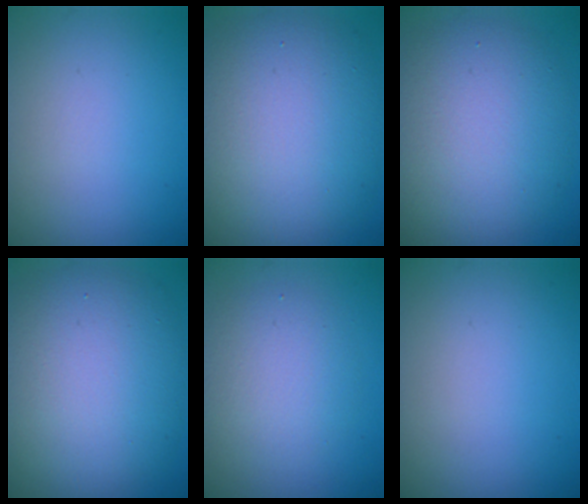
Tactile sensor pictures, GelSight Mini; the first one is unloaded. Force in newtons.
{"total": 11.9, "press": 11.9, "slide": 0.7}
{"total": 9.3, "press": 9.3, "slide": 0.7}
{"total": 11.1, "press": 11.1, "slide": 0.6}
{"total": 3.6, "press": 3.6, "slide": 0.4}
{"total": 0.0}